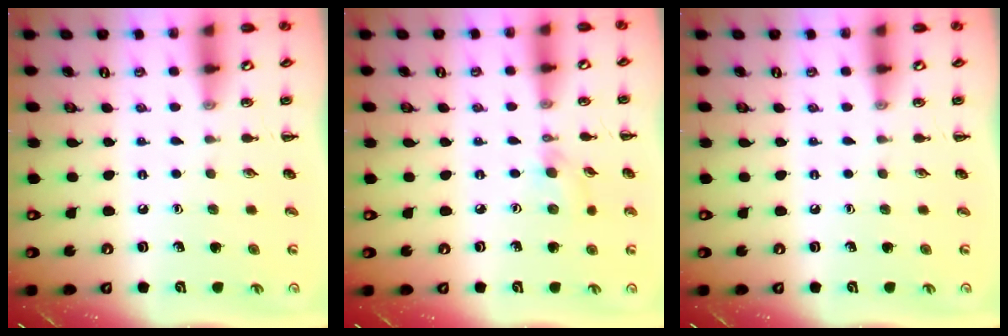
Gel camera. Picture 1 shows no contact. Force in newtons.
{"total": 3.4, "press": 3.1, "slide": 1.3}
{"total": 0.0}